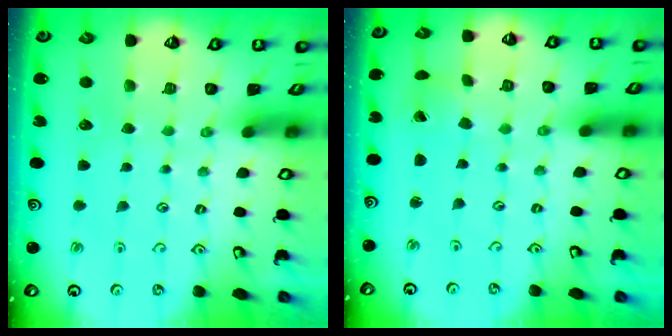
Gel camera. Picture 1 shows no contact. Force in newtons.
{"total": 0.7, "press": 0.7, "slide": 0.1}